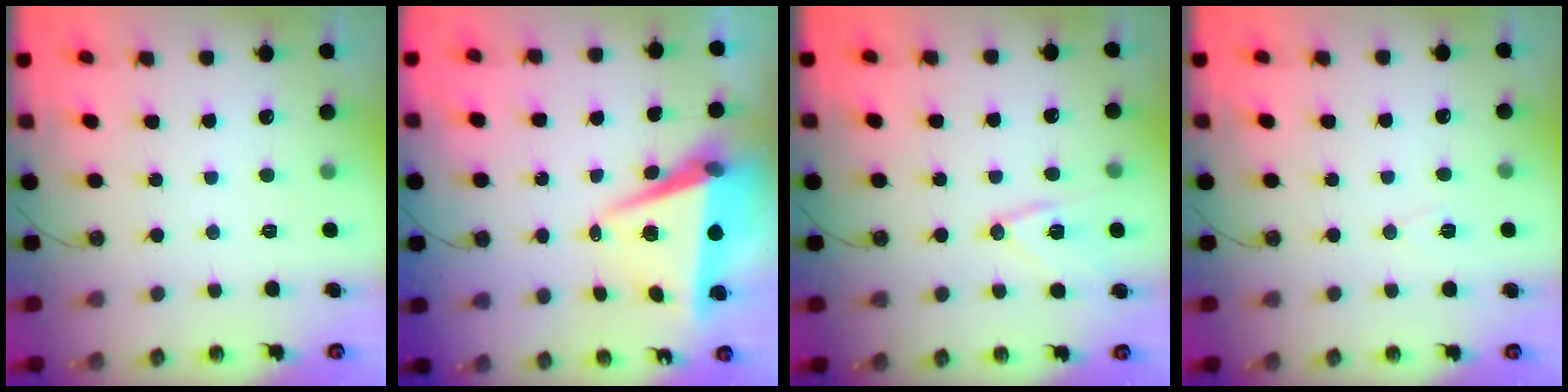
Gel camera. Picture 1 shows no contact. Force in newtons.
{"total": 8.4, "press": 7.4, "slide": 4.1}
{"total": 12.0, "press": 12.0, "slide": 0.5}
{"total": 6.5, "press": 4.7, "slide": 4.6}